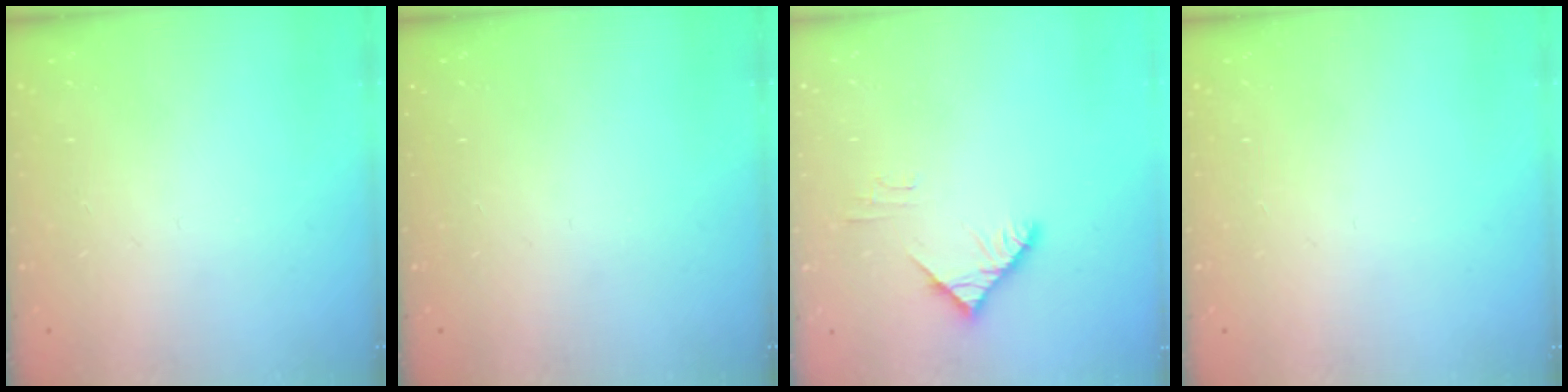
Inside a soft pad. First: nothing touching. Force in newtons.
{"total": 0.0}
{"total": 5.6, "press": 5.6, "slide": 0.6}
{"total": 0.0}